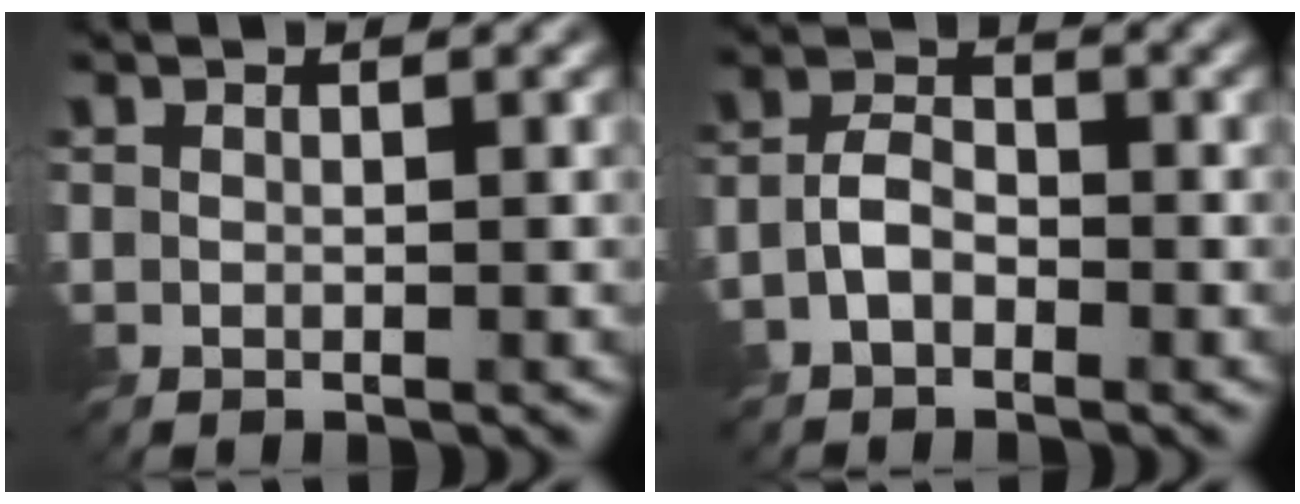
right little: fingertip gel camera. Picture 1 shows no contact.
{"total": 2.7, "force": [-1.5, 1.6, 1.6], "torque": [-0.031, 0.009, -0.036]}